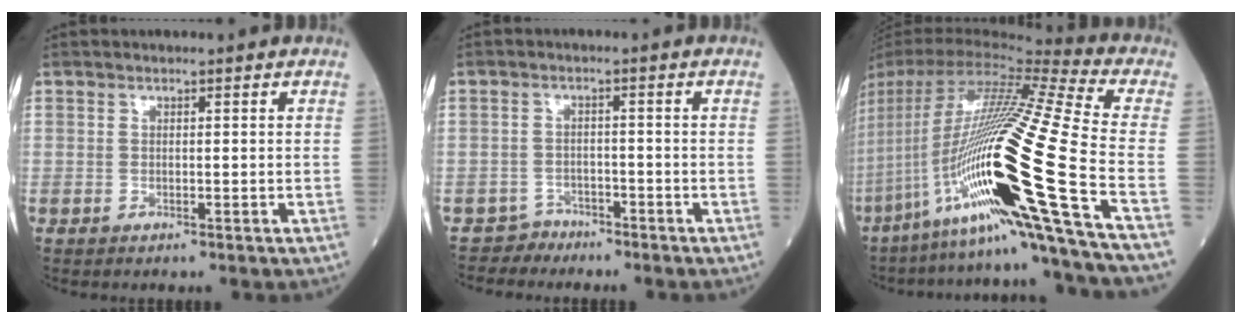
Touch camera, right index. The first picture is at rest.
{"total": 2.6, "force": [-2.2, 1.0, -1.0], "torque": [0.020, 0.003, -0.041]}
{"total": 31.6, "force": [-10.3, 0.3, 29.9], "torque": [-0.556, -0.036, -0.196]}